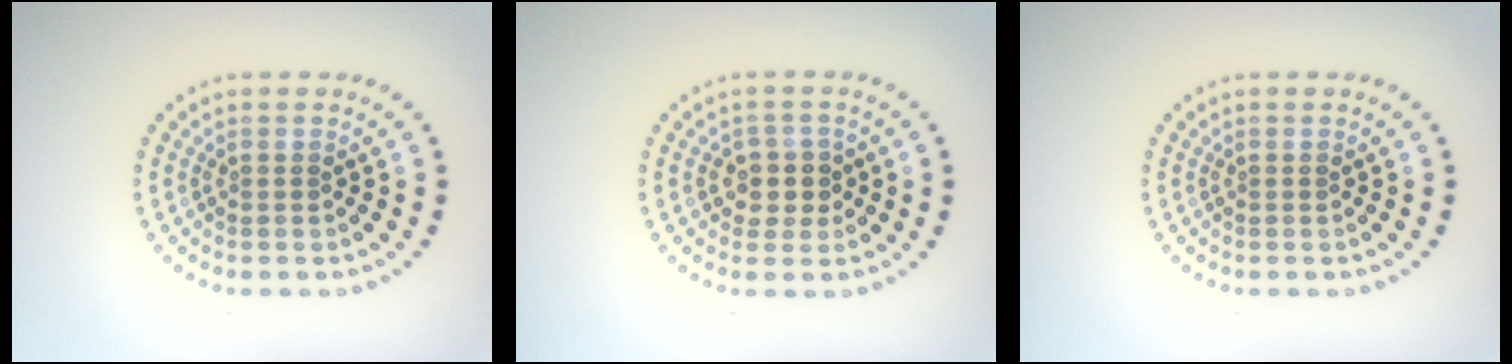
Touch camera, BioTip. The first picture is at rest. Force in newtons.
{"total": 2.6, "press": 2.3, "slide": 1.1}
{"total": 0.0}